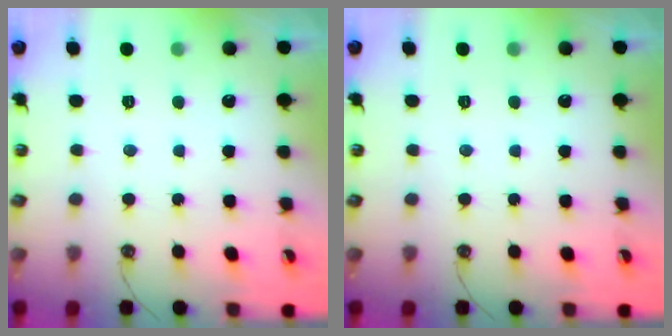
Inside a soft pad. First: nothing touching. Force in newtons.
{"total": 0.0}